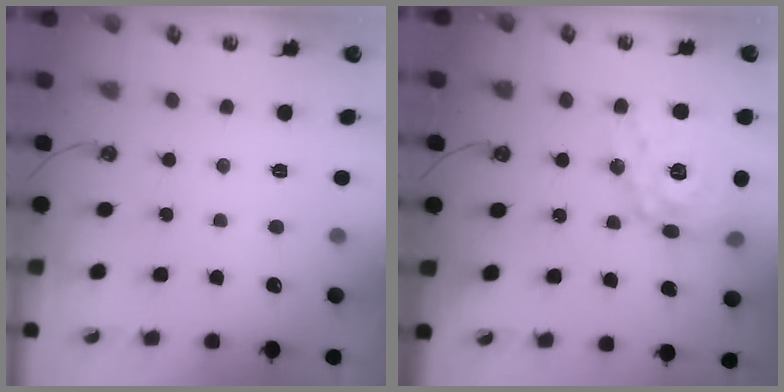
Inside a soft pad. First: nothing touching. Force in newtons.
{"total": 16.7, "press": 16.6, "slide": 1.6}